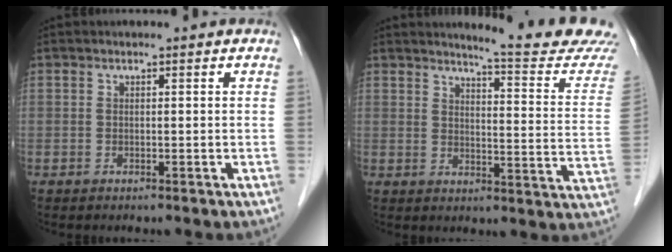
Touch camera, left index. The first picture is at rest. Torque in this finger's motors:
{"motor_torque": [0.49, -0.60, 0.25, 0.04]}